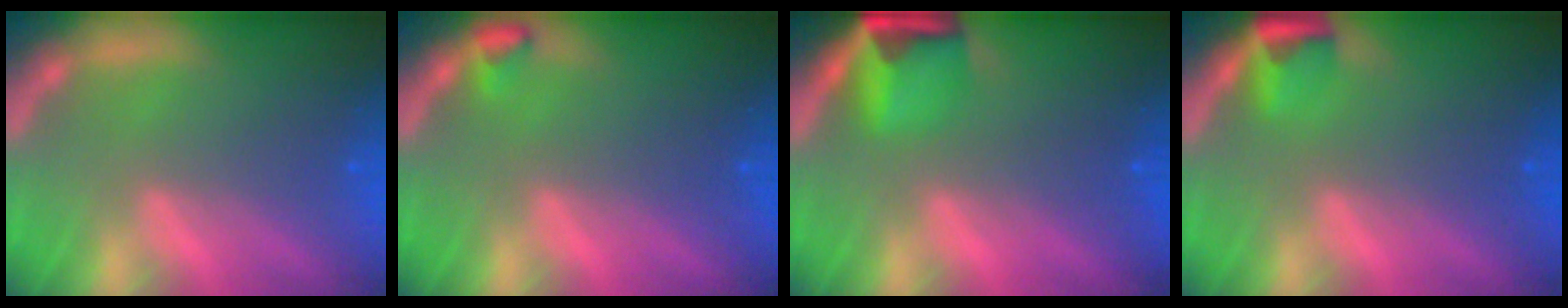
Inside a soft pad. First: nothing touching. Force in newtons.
{"total": 0.9}
{"total": 4.9}
{"total": 2.4}